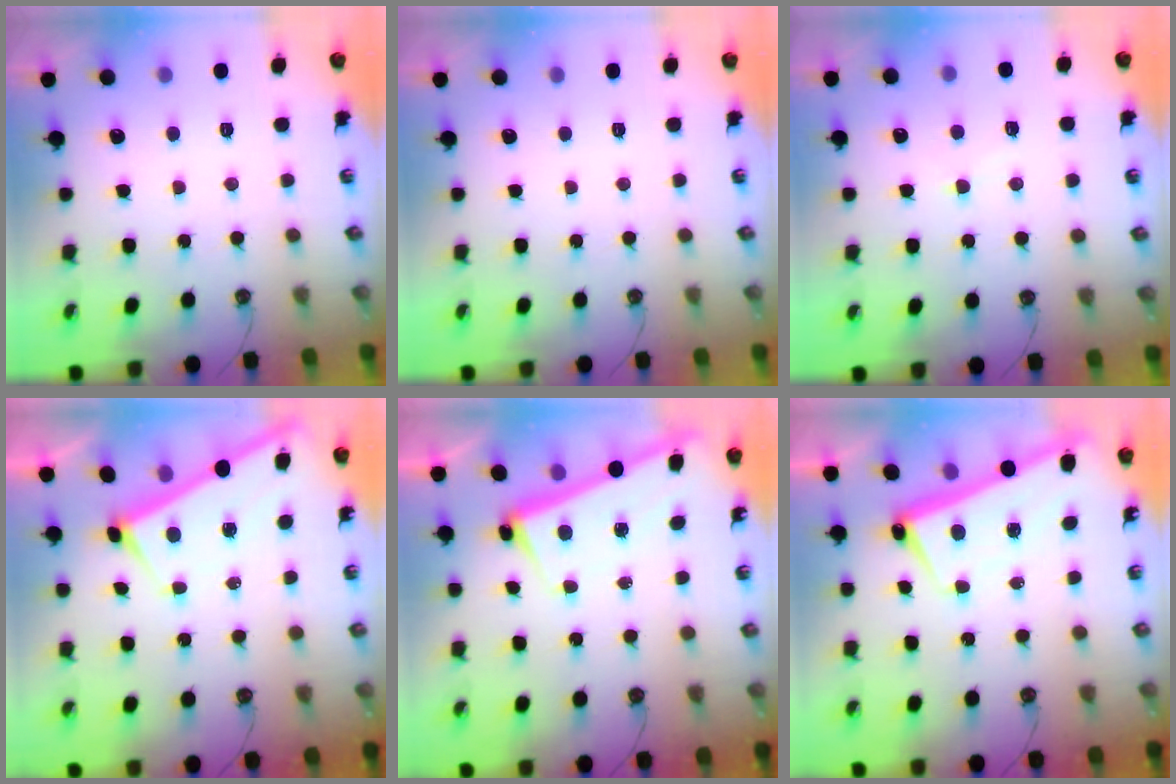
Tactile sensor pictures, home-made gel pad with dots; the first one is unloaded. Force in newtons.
{"total": 0.0}
{"total": 1.3, "press": 1.0, "slide": 0.9}
{"total": 2.6, "press": 2.6, "slide": 0.4}
{"total": 2.6, "press": 2.5, "slide": 0.7}
{"total": 2.8, "press": 2.7, "slide": 0.7}